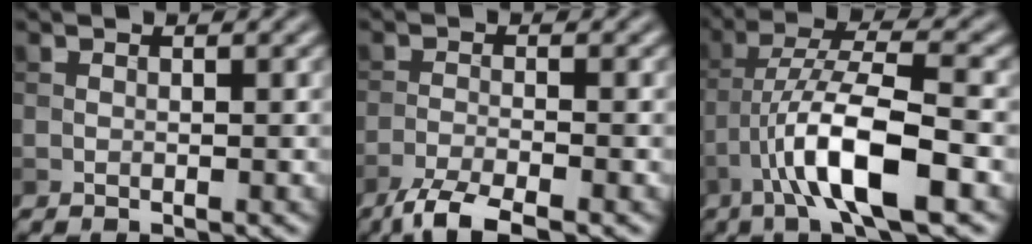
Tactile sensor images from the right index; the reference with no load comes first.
{"total": 4.3, "force": [-3.3, 0.7, 2.6], "torque": [-0.053, -0.008, -0.072]}
{"total": 9.1, "force": [-3.8, 2.1, 8.0], "torque": [-0.142, 0.016, -0.074]}